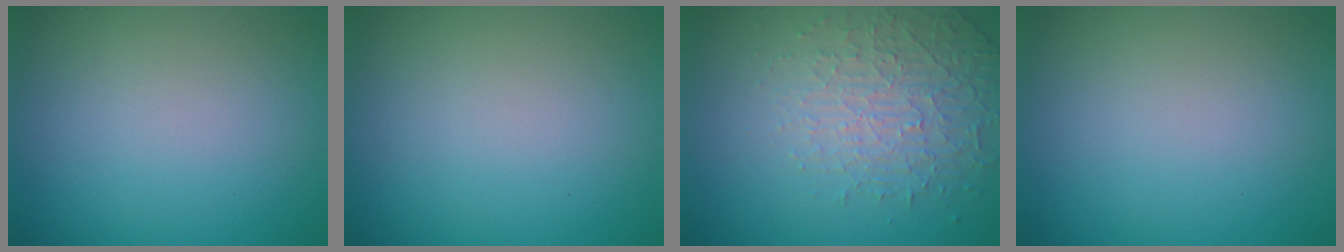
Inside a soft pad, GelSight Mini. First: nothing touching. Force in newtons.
{"total": 0.0}
{"total": 4.5, "press": 3.3, "slide": 3.1}
{"total": 0.0}